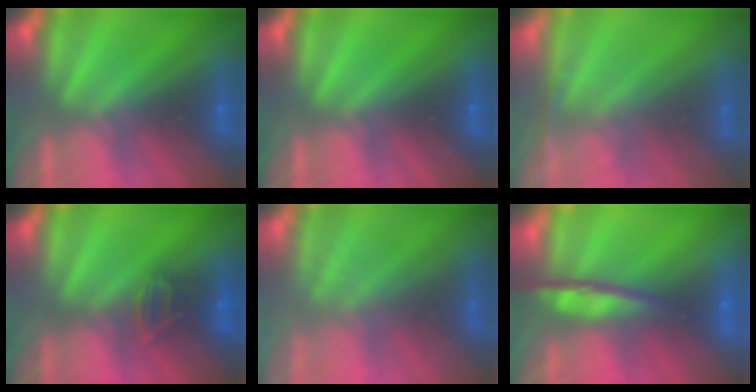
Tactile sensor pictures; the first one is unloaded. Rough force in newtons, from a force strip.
{"total": 0.0}
{"total": 1.2}
{"total": 2.8}
{"total": 1.7}
{"total": 8.5}